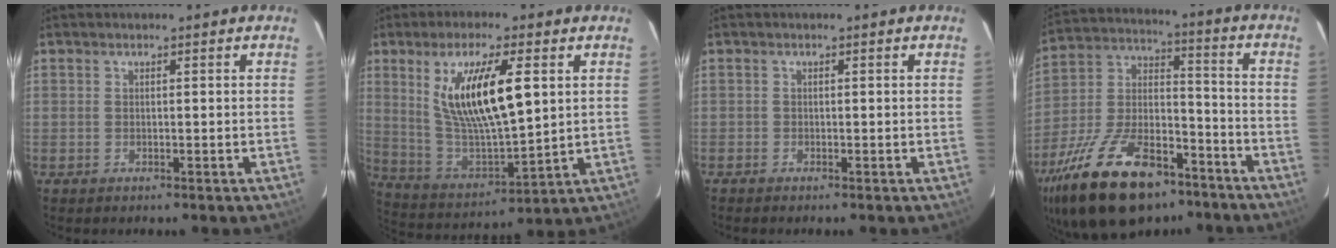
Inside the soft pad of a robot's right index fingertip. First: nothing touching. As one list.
[{"total": 16.8, "force": [5.2, 4.9, 15.2], "torque": [-0.280, -0.007, 0.111]}, {"total": 0.6, "force": [-0.5, 0.3, 0.0], "torque": [-0.002, 0.000, -0.011]}, {"total": 26.0, "force": [-16.8, 12.2, 15.6], "torque": [-0.311, 0.000, -0.271]}]